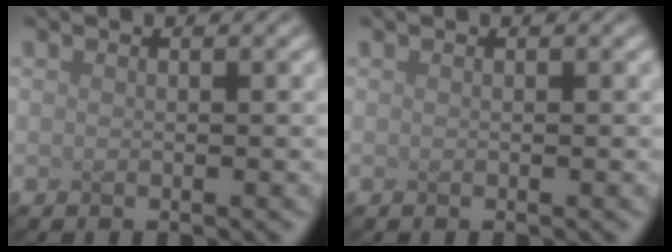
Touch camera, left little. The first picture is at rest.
{"total": 0.0}